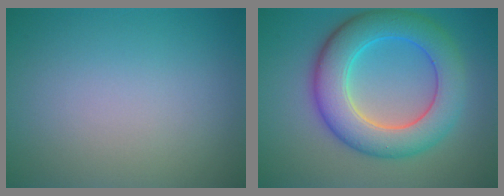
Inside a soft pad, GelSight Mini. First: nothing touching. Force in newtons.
{"total": 8.2, "press": 8.2, "slide": 0.2}